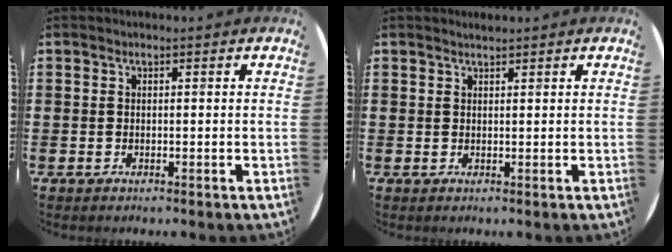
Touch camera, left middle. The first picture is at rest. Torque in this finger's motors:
{"motor_torque": [0.21, -0.02, -0.09, -0.03]}